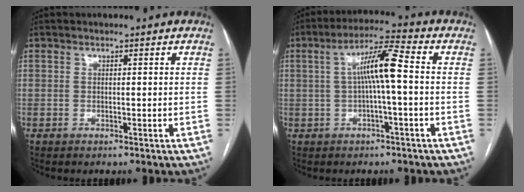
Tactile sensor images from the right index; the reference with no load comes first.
{"total": 7.5, "force": [0.2, 0.2, 7.5], "torque": [-0.135, 0.021, 0.001]}